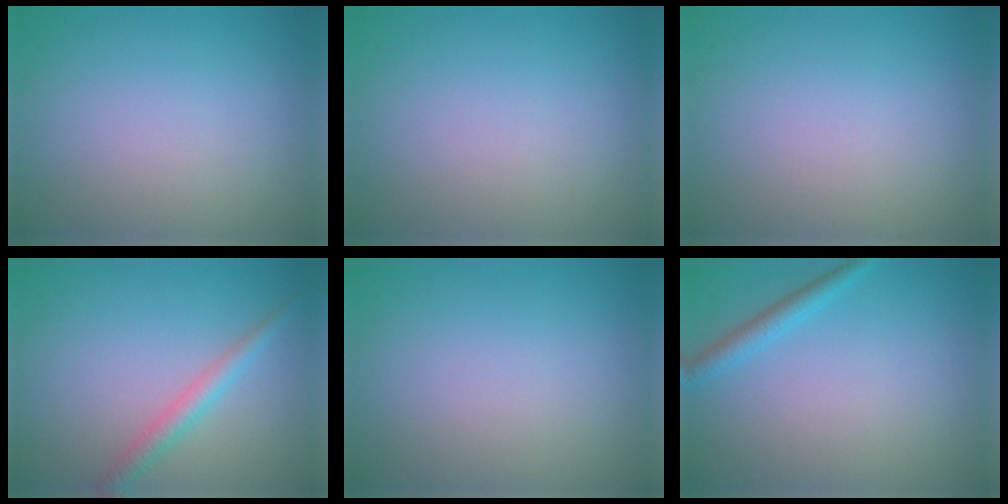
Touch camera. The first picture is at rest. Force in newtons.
{"total": 0.0}
{"total": 0.0}
{"total": 2.3, "press": 2.3, "slide": 0.1}
{"total": 0.0}
{"total": 1.8, "press": 1.8, "slide": 0.1}